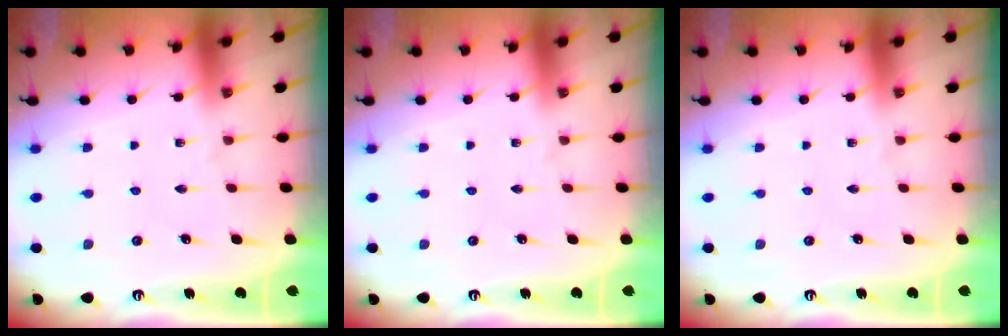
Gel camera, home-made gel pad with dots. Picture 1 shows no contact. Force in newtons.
{"total": 0.0}
{"total": 0.0}